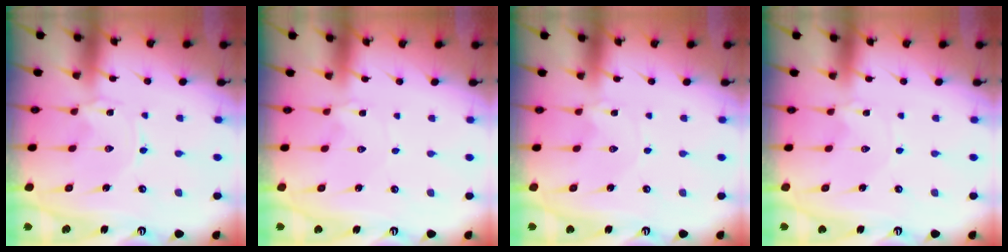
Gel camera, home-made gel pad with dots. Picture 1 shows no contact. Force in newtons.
{"total": 1.5, "press": 1.4, "slide": 0.2}
{"total": 0.0}
{"total": 0.0}